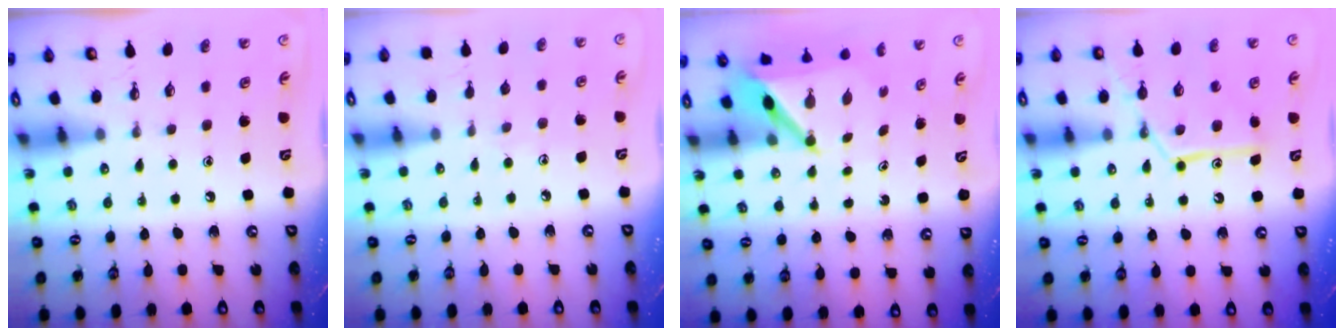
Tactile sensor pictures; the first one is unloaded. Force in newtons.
{"total": 3.5, "press": 3.5, "slide": 0.4}
{"total": 4.9, "press": 4.9, "slide": 0.2}
{"total": 12.8, "press": 12.7, "slide": 1.1}